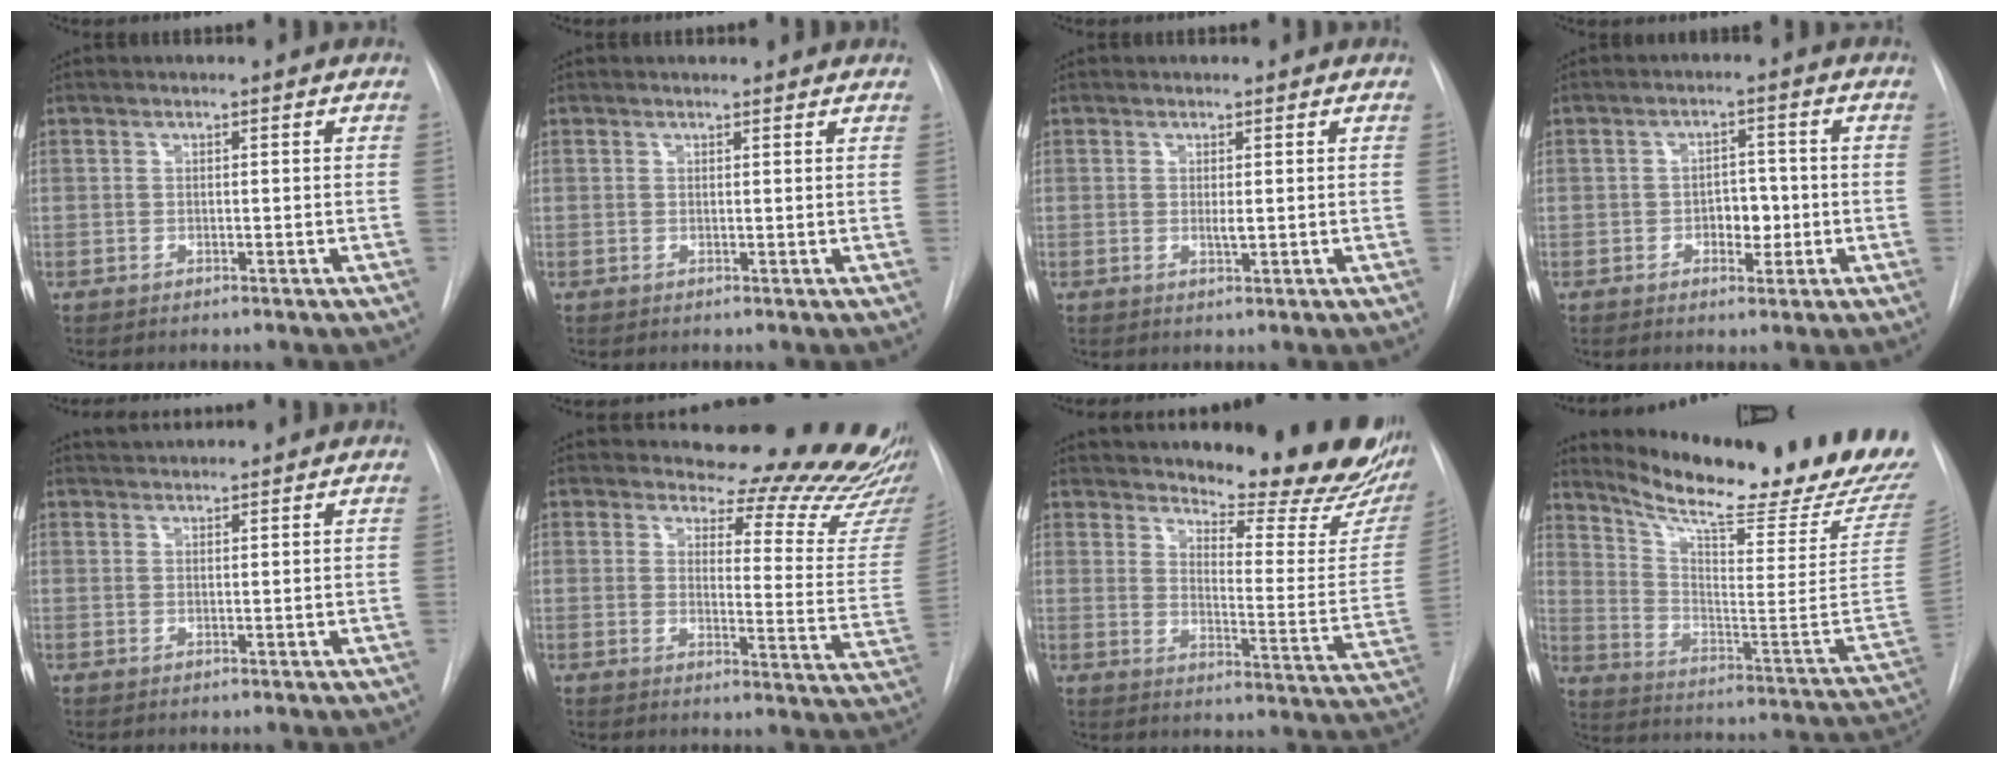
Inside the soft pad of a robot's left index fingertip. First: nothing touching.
{"total": 3.3, "force": [3.1, 0.7, 0.6], "torque": [-0.013, 0.011, 0.029]}
{"total": 0.9, "force": [0.2, 0.2, 0.9], "torque": [-0.020, -0.004, 0.004]}
{"total": 3.9, "force": [-0.9, 2.5, 2.9], "torque": [-0.033, 0.005, -0.010]}
{"total": 2.8, "force": [2.8, 0.0, 0.3], "torque": [-0.007, 0.028, 0.052]}
{"total": 19.3, "force": [18.5, 3.2, 4.1], "torque": [-0.027, -0.138, 0.192]}
{"total": 24.4, "force": [21.2, 4.5, 11.1], "torque": [-0.161, -0.091, 0.260]}
{"total": 27.1, "force": [23.0, 1.0, 14.2], "torque": [-0.235, -0.098, 0.318]}